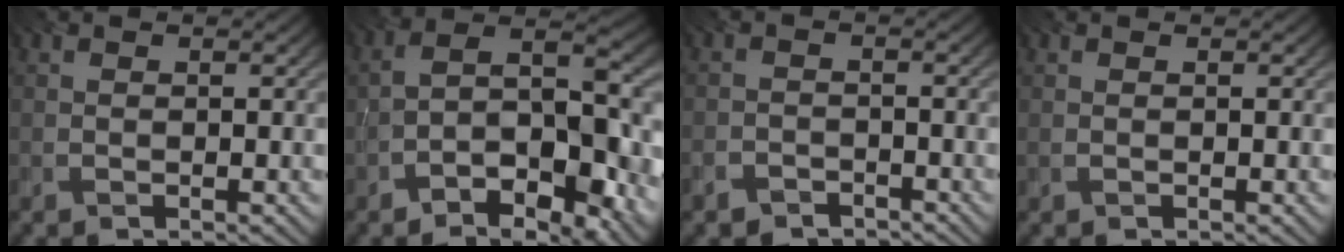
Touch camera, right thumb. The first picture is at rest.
{"total": 13.8, "force": [-5.5, 6.2, 11.1], "torque": [-0.164, -0.001, -0.084]}
{"total": 2.5, "force": [-2.2, 1.1, 0.5], "torque": [-0.006, 0.000, -0.045]}
{"total": 0.0}